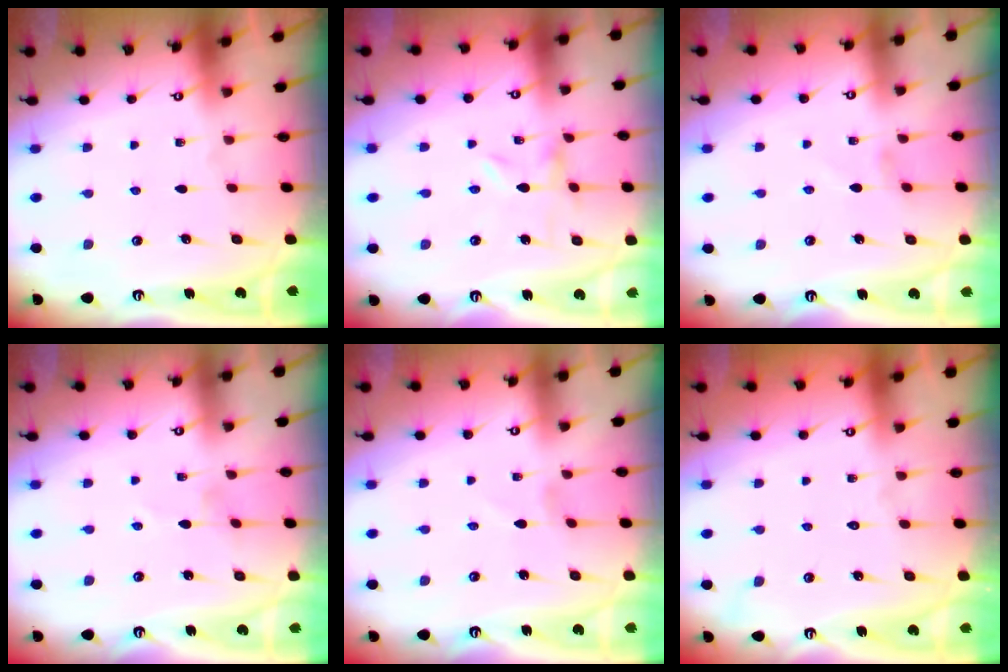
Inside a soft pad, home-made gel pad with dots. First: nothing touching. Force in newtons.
{"total": 0.0}
{"total": 0.0}
{"total": 0.5, "press": 0.5, "slide": 0.1}
{"total": 0.8, "press": 0.8, "slide": 0.2}
{"total": 1.6, "press": 1.6, "slide": 0.2}